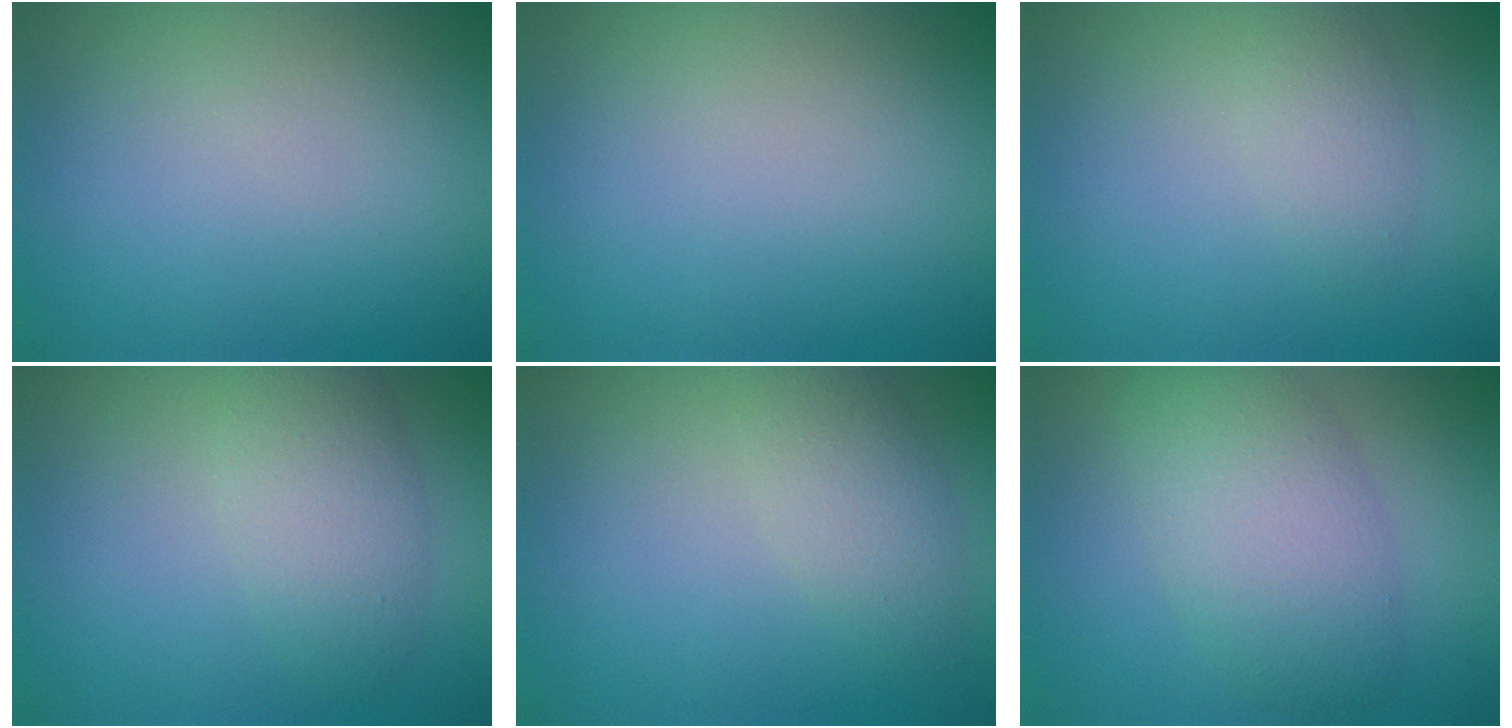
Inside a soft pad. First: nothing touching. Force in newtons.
{"total": 0.0}
{"total": 1.8, "press": 1.8, "slide": 0.1}
{"total": 3.5, "press": 3.5, "slide": 0.2}
{"total": 2.7, "press": 2.7, "slide": 0.1}
{"total": 6.2, "press": 6.2, "slide": 0.3}